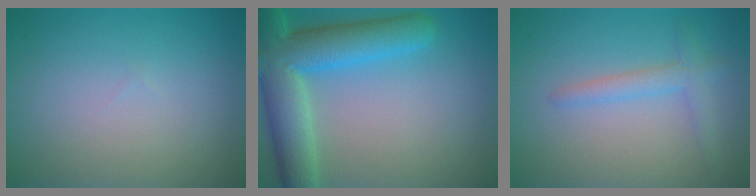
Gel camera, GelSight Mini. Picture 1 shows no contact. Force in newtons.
{"total": 9.1, "press": 9.1, "slide": 0.3}
{"total": 2.1, "press": 2.1, "slide": 0.1}